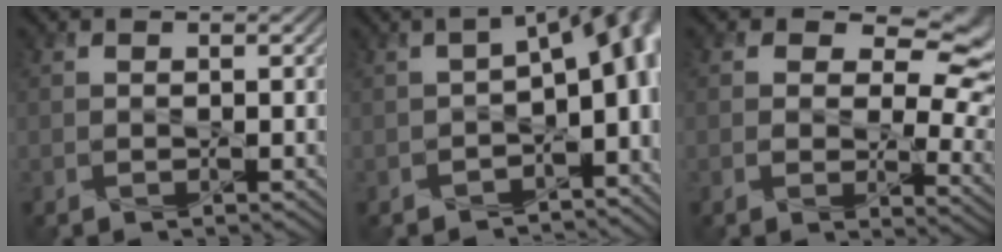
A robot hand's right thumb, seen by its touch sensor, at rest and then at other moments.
{"total": 13.6, "force": [-2.8, 7.5, 10.9], "torque": [-0.127, -0.037, -0.008]}
{"total": 10.9, "force": [3.3, 6.7, 7.9], "torque": [-0.108, -0.014, 0.060]}